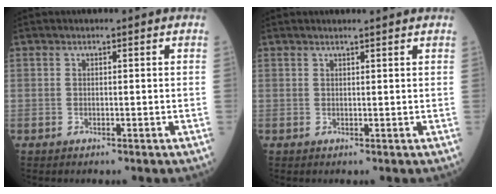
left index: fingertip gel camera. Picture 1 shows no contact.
{"total": 2.2, "force": [2.1, -0.3, 0.8], "torque": [-0.012, 0.006, 0.027]}